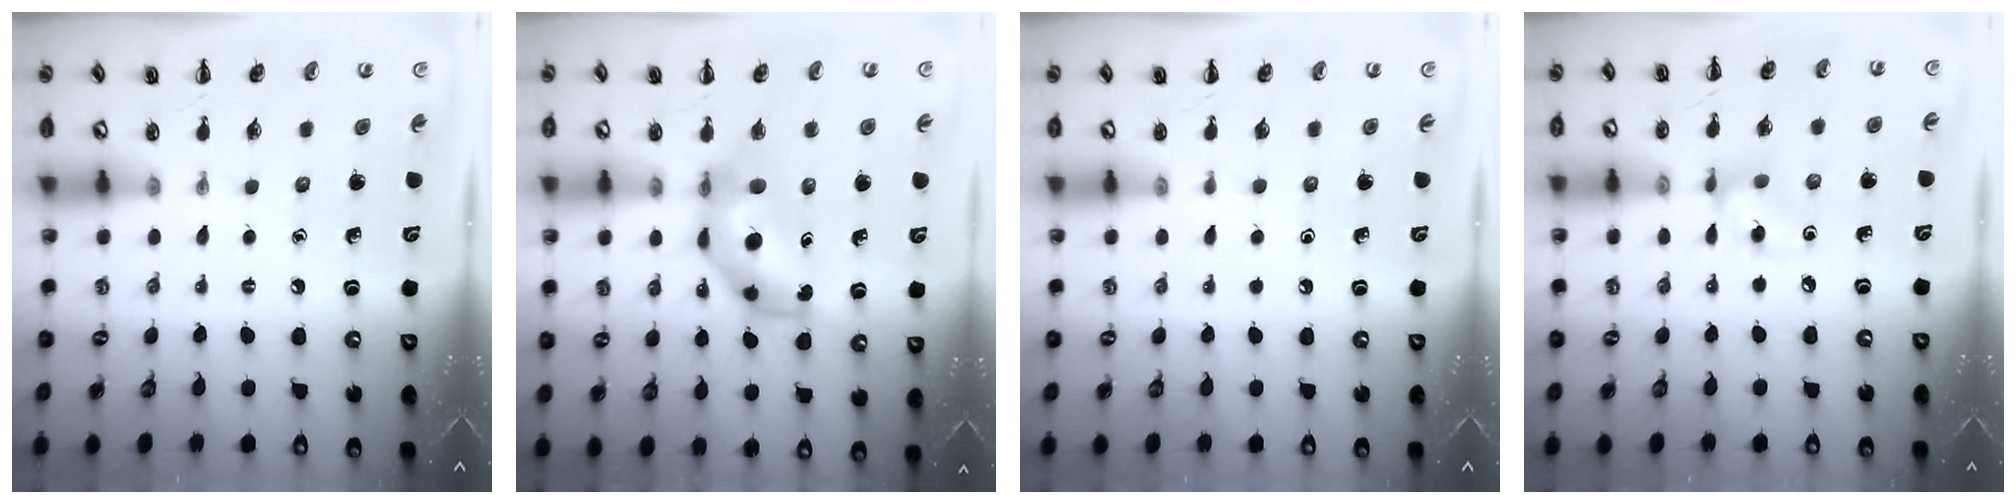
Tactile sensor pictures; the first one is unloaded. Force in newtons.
{"total": 8.3, "press": 8.1, "slide": 1.9}
{"total": 0.0}
{"total": 5.6, "press": 5.6, "slide": 0.3}